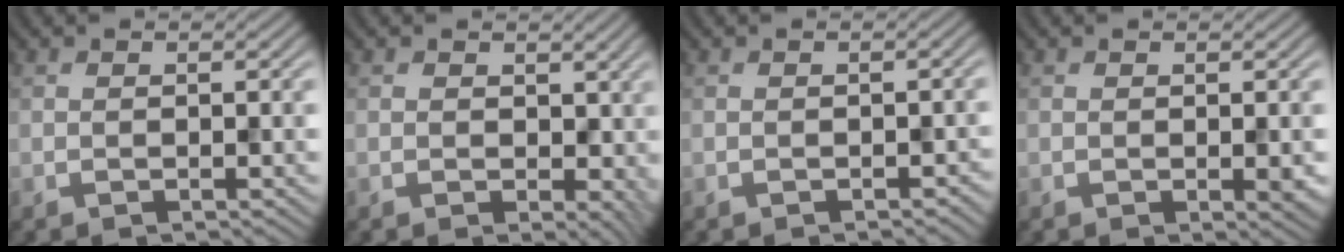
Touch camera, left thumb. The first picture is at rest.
{"total": 3.6, "force": [0.3, 2.6, 2.5], "torque": [-0.044, -0.010, 0.007]}
{"total": 0.9, "force": [-0.6, 0.5, 0.4], "torque": [-0.007, -0.004, -0.010]}
{"total": 1.0, "force": [0.0, 0.3, 1.0], "torque": [-0.012, -0.004, 0.000]}